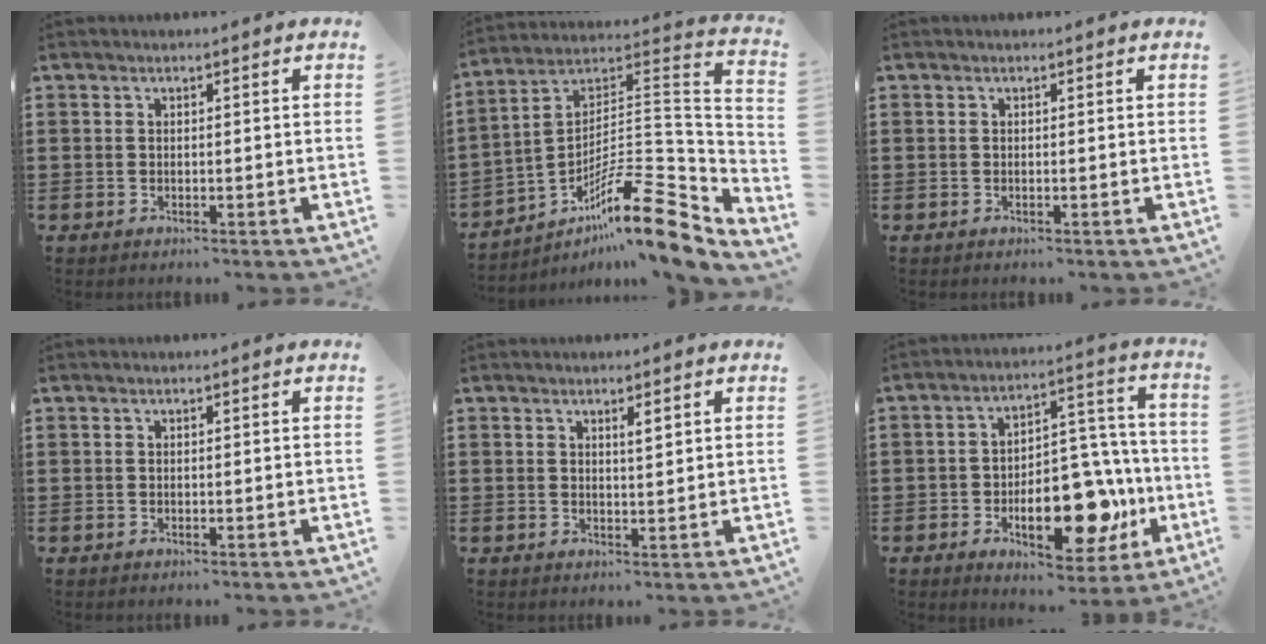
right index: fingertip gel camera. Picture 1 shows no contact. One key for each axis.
{"total": 14.8, "fx": -9.4, "fy": 3.7, "fz": 10.9, "tx": -0.166, "ty": 0.011, "tz": -0.173}
{"total": 0.0}
{"total": 0.0}
{"total": 1.4, "fx": 0.6, "fy": 0.2, "fz": 1.2, "tx": -0.025, "ty": 0.001, "tz": 0.009}
{"total": 15.3, "fx": -5.2, "fy": 7.9, "fz": 12.0, "tx": -0.165, "ty": 0.007, "tz": -0.083}